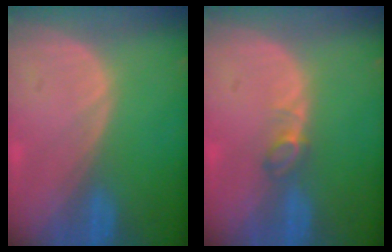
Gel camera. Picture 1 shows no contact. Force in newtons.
{"total": 2.1, "press": 2.1, "slide": 0.4}